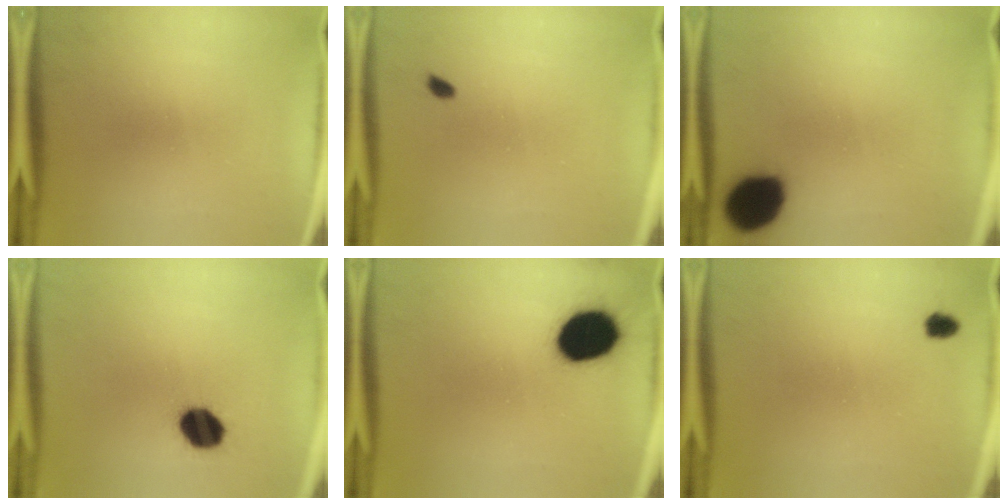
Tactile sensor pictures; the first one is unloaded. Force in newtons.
{"total": 0.9}
{"total": 18.0}
{"total": 8.9}
{"total": 15.8}
{"total": 1.8}